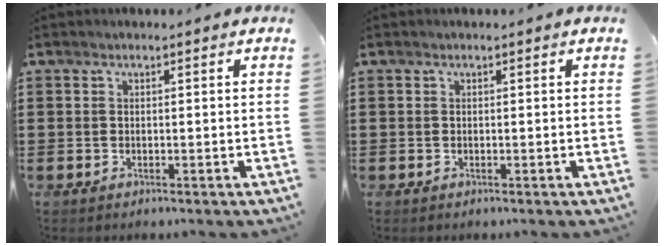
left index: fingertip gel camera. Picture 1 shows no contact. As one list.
[{"total": 0.0}]